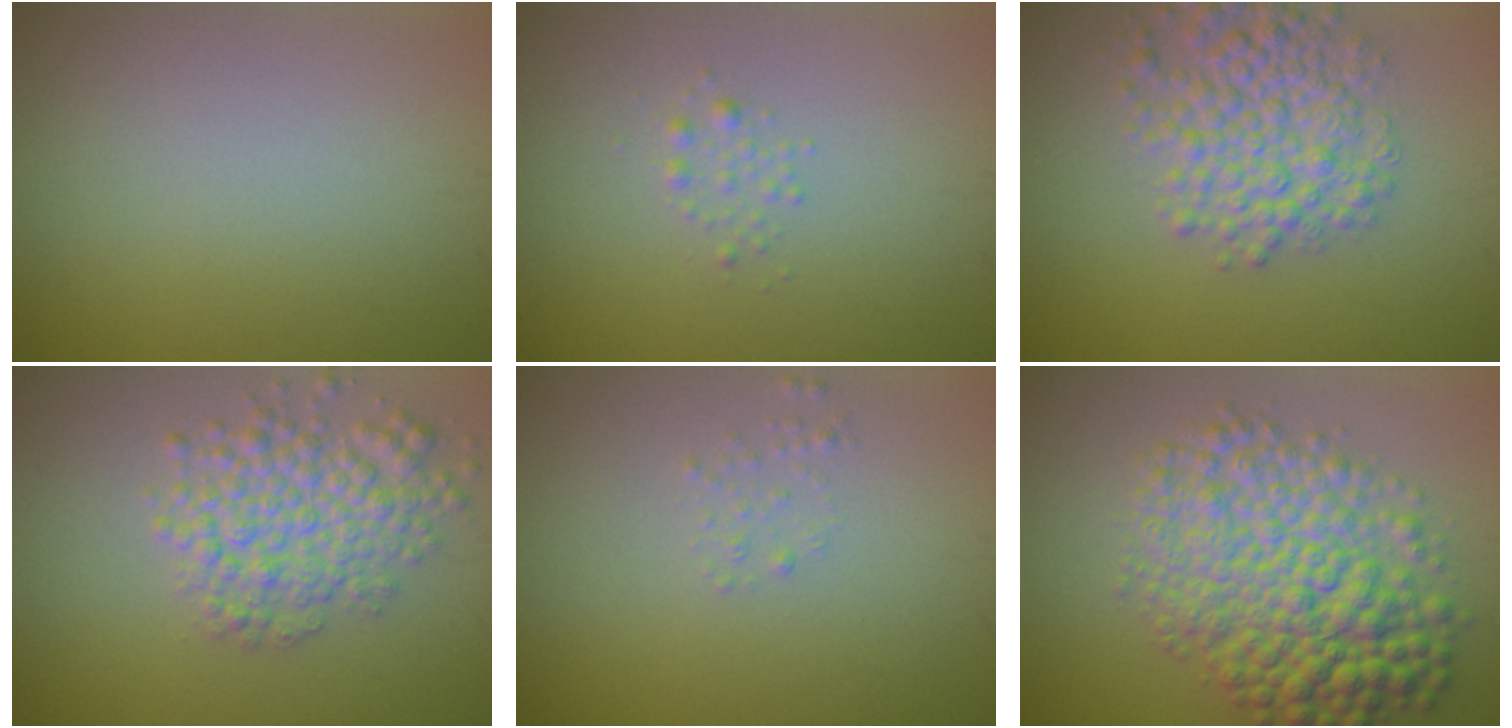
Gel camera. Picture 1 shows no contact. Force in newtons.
{"total": 0.9, "press": 0.9, "slide": 0.0}
{"total": 5.6, "press": 5.6, "slide": 0.2}
{"total": 4.9, "press": 4.9, "slide": 0.2}
{"total": 0.8, "press": 0.8, "slide": 0.1}
{"total": 8.9, "press": 8.9, "slide": 0.1}